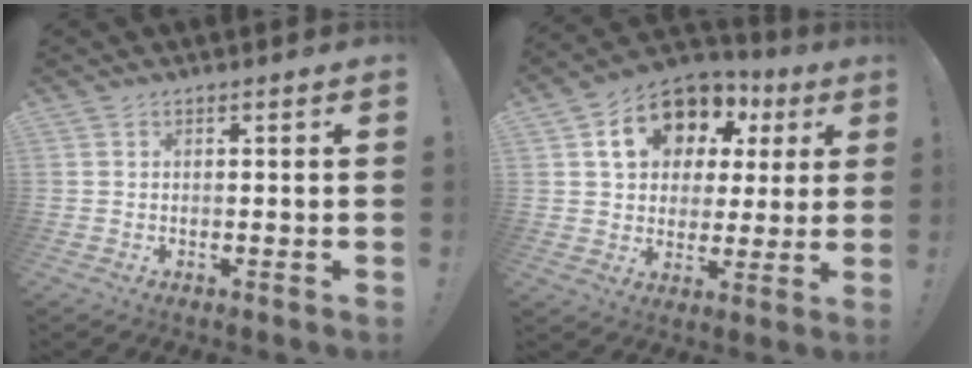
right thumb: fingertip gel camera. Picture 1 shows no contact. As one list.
[{"total": 15.9, "force": [7.3, 11.4, 8.4], "torque": [-0.133, -0.029, 0.142]}]